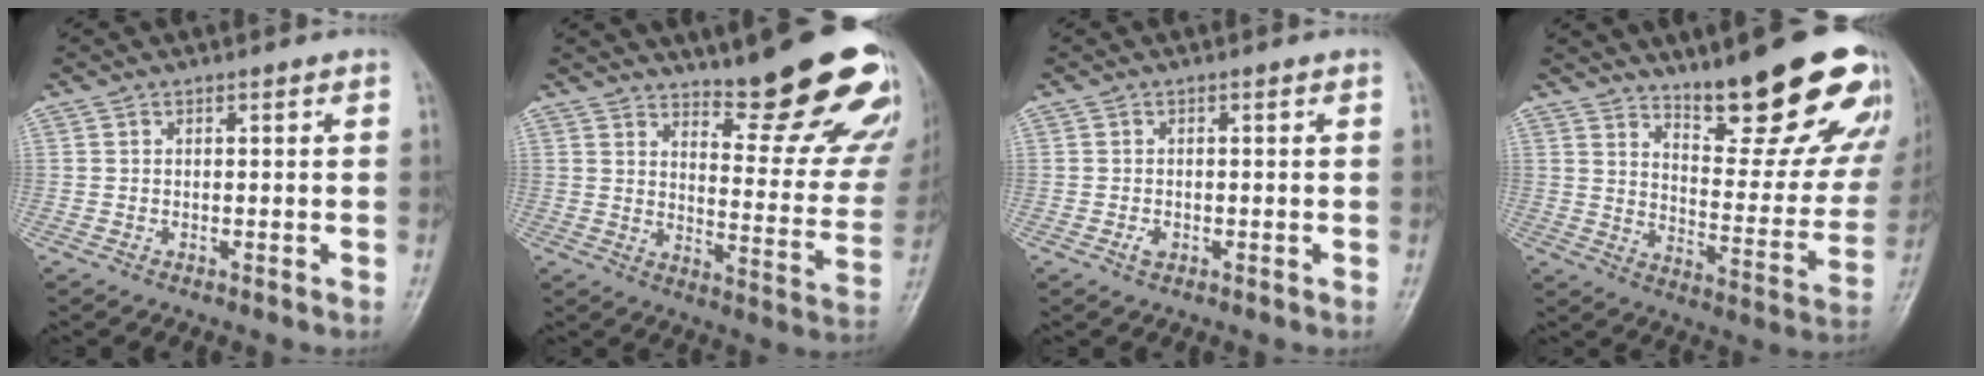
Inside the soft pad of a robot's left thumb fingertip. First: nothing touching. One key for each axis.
{"total": 24.2, "fx": 17.9, "fy": 6.2, "fz": 15.1, "tx": -0.156, "ty": -0.122, "tz": 0.228}
{"total": 1.2, "fx": -0.4, "fy": 0.8, "fz": 0.8, "tx": -0.012, "ty": 0.000, "tz": -0.007}
{"total": 22.1, "fx": 15.7, "fy": 6.1, "fz": 14.3, "tx": -0.147, "ty": -0.104, "tz": 0.222}